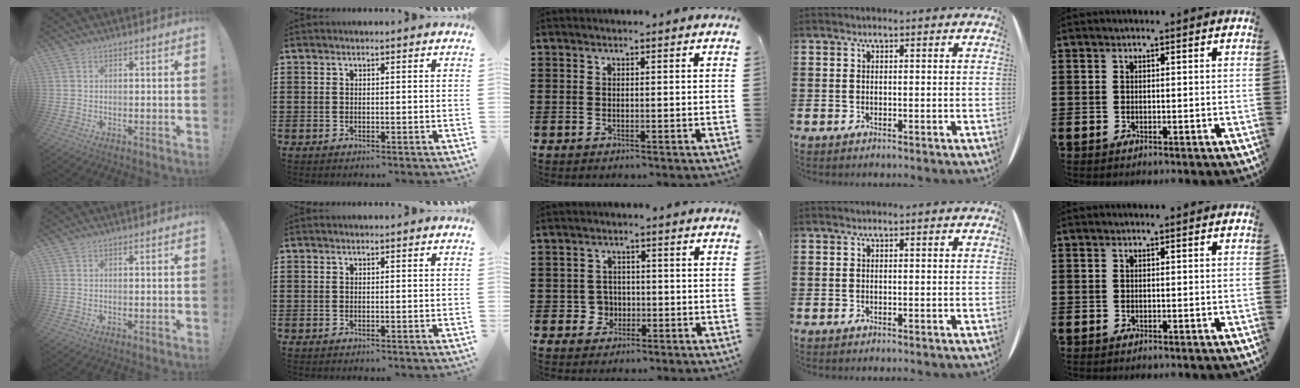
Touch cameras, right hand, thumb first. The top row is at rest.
{"middle": {"total": 3.0, "force": [-0.8, 2.7, 1.0], "torque": [-0.028, 0.004, -0.019]}}